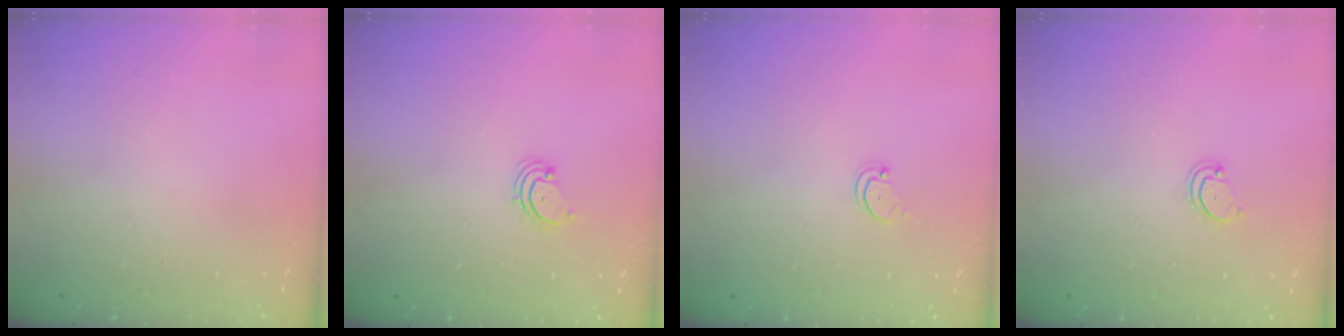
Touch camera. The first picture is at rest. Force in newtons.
{"total": 1.7, "press": 1.6, "slide": 0.2}
{"total": 1.6, "press": 1.6, "slide": 0.4}
{"total": 2.2, "press": 2.2, "slide": 0.2}